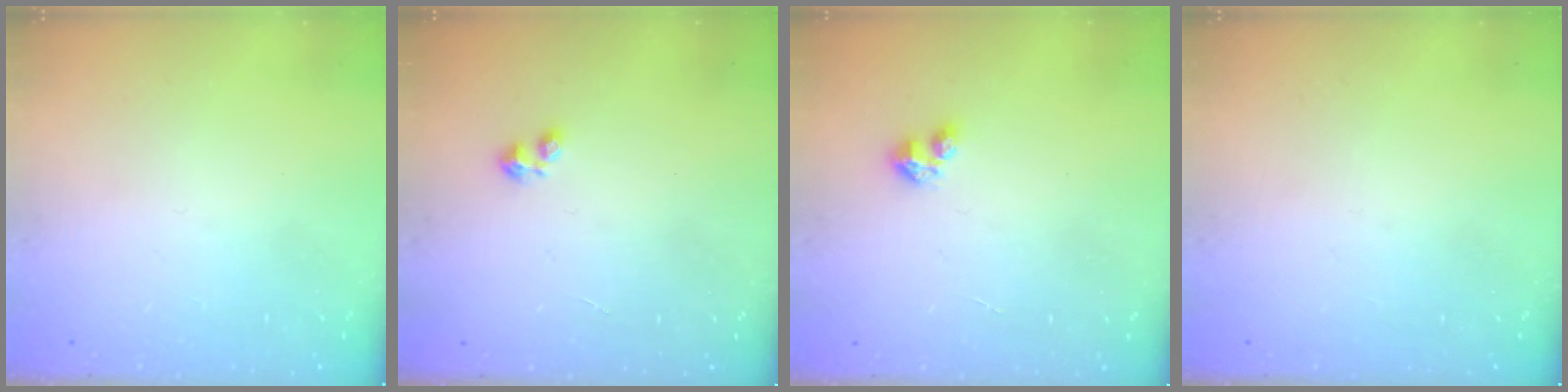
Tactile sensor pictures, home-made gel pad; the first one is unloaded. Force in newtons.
{"total": 1.5, "press": 1.5, "slide": 0.3}
{"total": 2.7, "press": 2.7, "slide": 0.3}
{"total": 0.0}